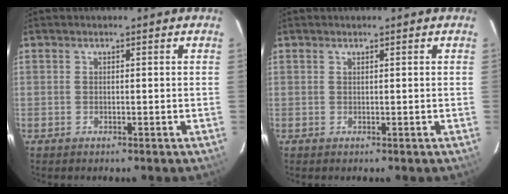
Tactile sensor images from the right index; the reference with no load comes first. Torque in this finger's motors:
{"motor_torque": [-0.65, -0.11, 0.05, 0.01]}